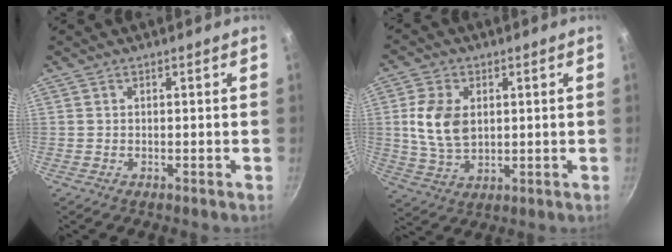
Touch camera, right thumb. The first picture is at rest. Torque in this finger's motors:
{"motor_torque": [0.04, 0.04, 1.34, -0.18, 0.09]}